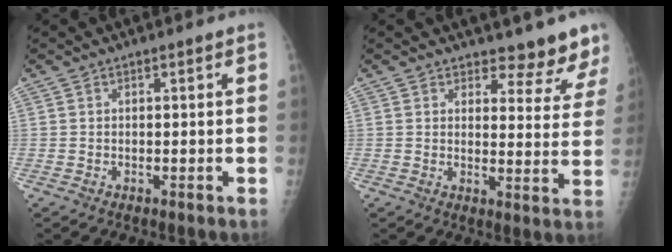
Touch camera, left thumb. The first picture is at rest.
{"total": 8.1, "force": [7.5, 2.7, 1.4], "torque": [0.018, -0.061, 0.073]}